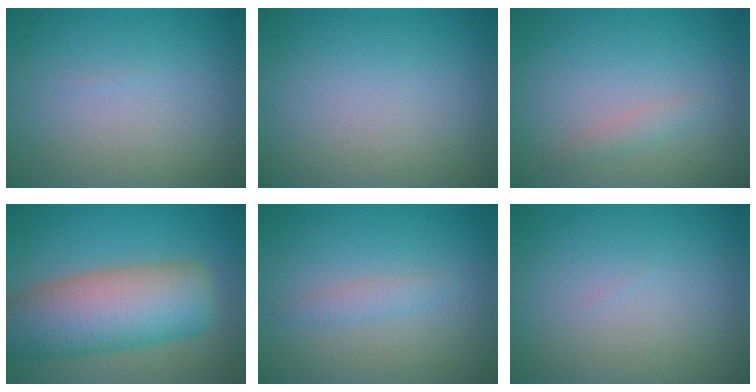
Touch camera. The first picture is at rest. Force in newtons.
{"total": 0.0}
{"total": 1.2, "press": 1.2, "slide": 0.1}
{"total": 11.1, "press": 11.1, "slide": 0.7}
{"total": 1.4, "press": 1.4, "slide": 0.1}
{"total": 0.0}